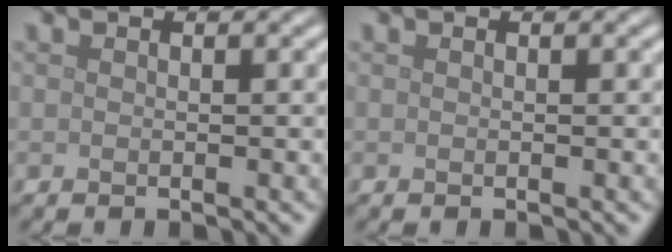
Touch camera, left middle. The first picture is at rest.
{"total": 0.0}